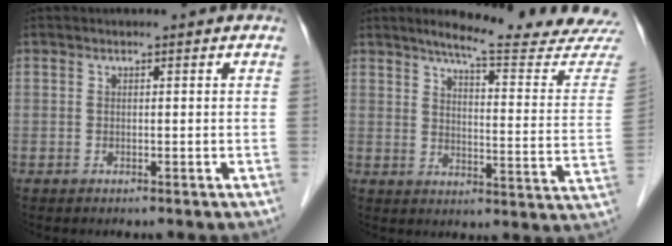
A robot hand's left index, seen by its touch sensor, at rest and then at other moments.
{"total": 18.4, "force": [17.1, -0.6, 6.7], "torque": [-0.091, -0.099, 0.198]}